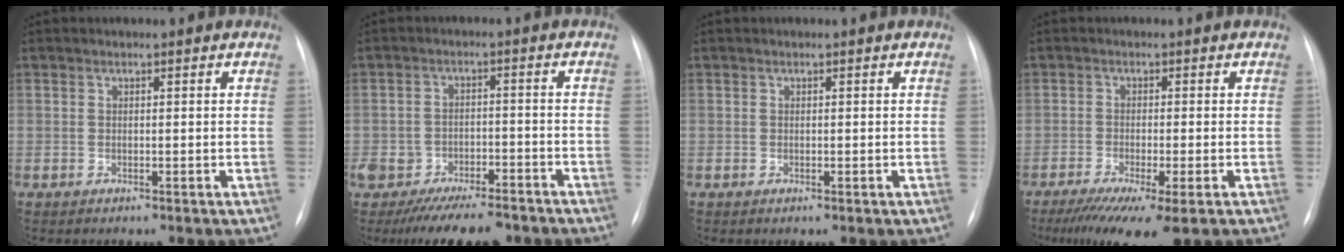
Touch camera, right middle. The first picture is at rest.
{"total": 15.3, "force": [-12.5, 5.7, 6.8], "torque": [-0.140, -0.008, -0.178]}
{"total": 0.0}
{"total": 10.2, "force": [-6.7, 1.3, 7.6], "torque": [-0.115, -0.026, -0.106]}